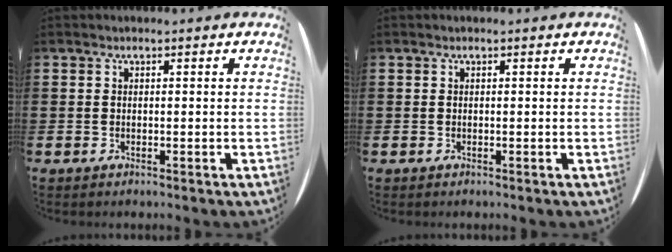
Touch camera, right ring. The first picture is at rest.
{"total": 0.0}